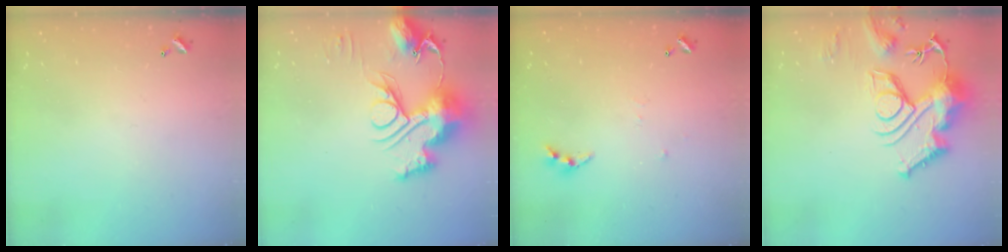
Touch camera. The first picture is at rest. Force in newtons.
{"total": 16.7, "press": 16.6, "slide": 1.8}
{"total": 6.1, "press": 6.1, "slide": 0.2}
{"total": 16.0, "press": 15.9, "slide": 1.6}